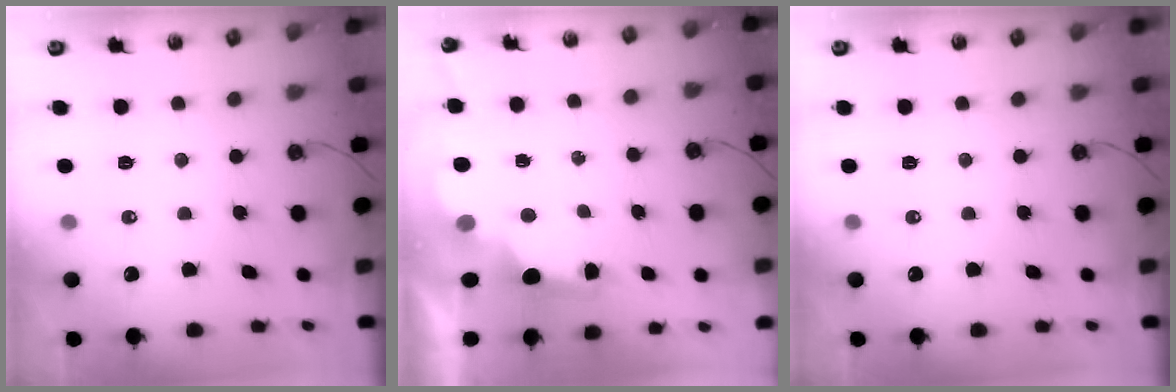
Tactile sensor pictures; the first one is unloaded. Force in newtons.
{"total": 2.9, "press": 2.7, "slide": 0.9}
{"total": 0.0}